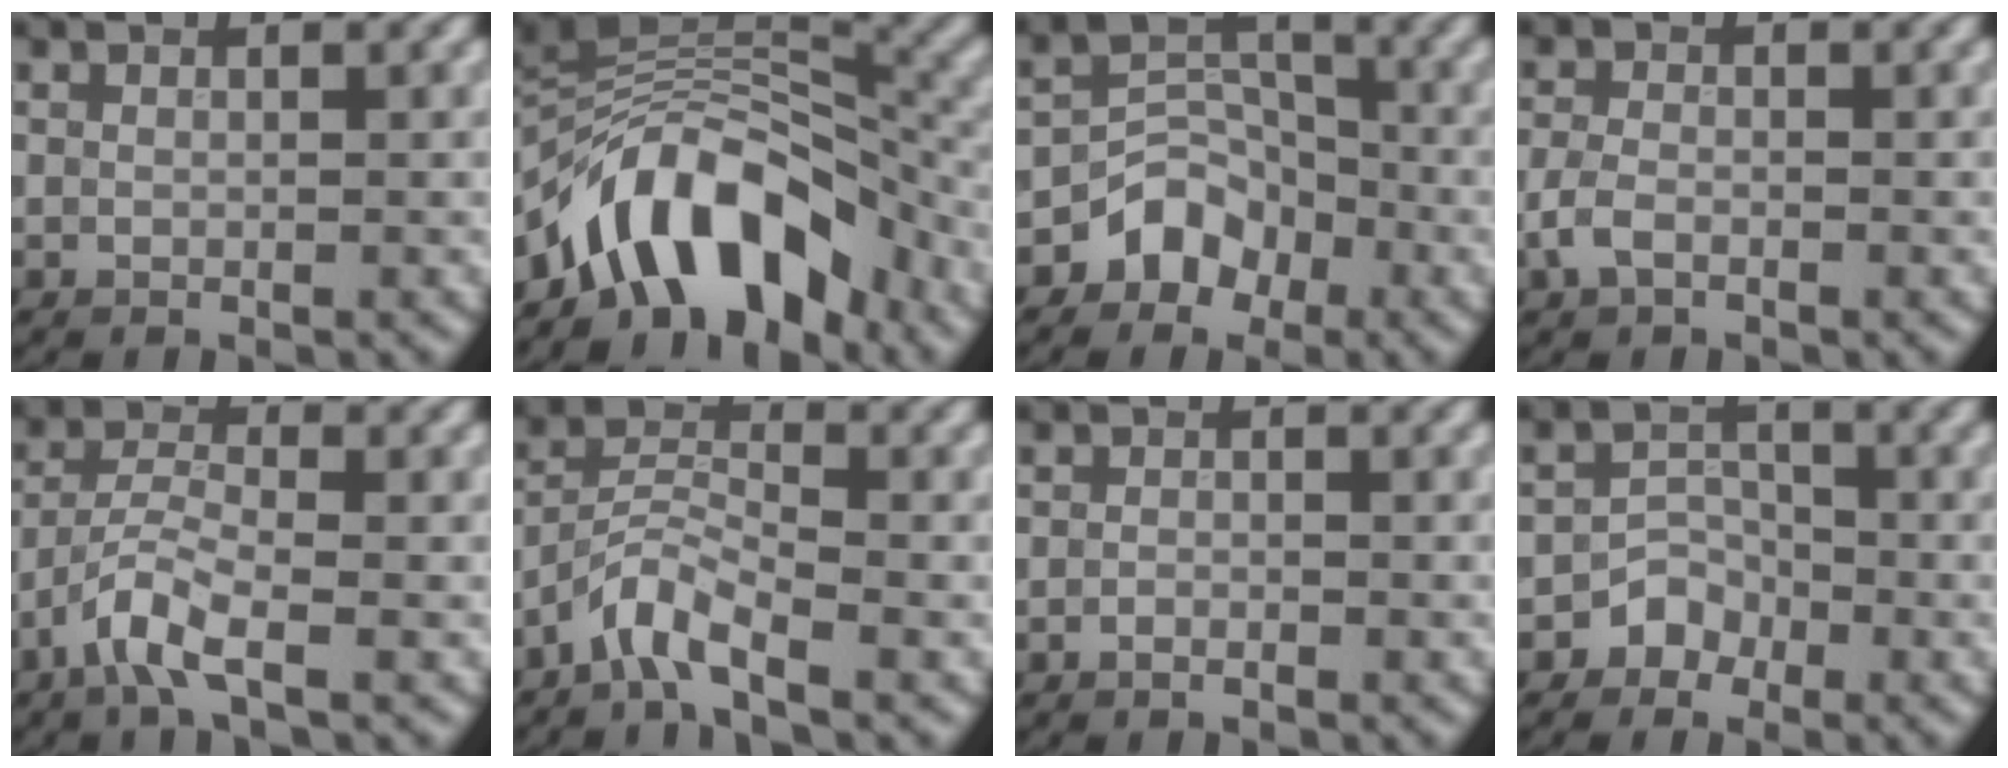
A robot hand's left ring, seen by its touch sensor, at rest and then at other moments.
{"total": 10.2, "force": [-6.3, 5.0, 6.3], "torque": [-0.072, 0.022, -0.121]}
{"total": 3.7, "force": [-2.3, 2.6, 1.2], "torque": [-0.004, 0.009, -0.044]}
{"total": 2.1, "force": [-1.1, 1.2, 1.3], "torque": [-0.031, 0.001, -0.029]}
{"total": 3.8, "force": [-2.3, 0.9, 2.9], "torque": [-0.066, 0.005, -0.059]}
{"total": 3.6, "force": [-2.7, 0.8, 2.3], "torque": [-0.048, 0.010, -0.065]}
{"total": 0.7, "force": [-0.5, 0.2, 0.4], "torque": [-0.009, -0.002, -0.012]}
{"total": 2.1, "force": [-1.4, 1.5, 0.3], "torque": [0.006, 0.009, -0.029]}